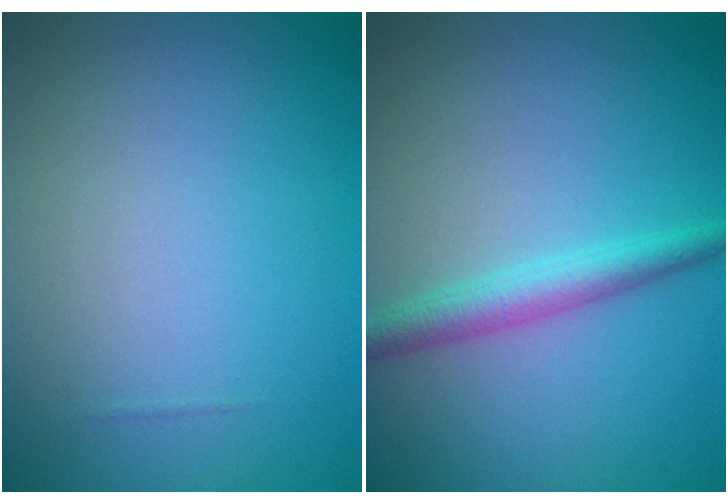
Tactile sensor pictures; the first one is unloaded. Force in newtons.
{"total": 2.7, "press": 2.6, "slide": 0.1}